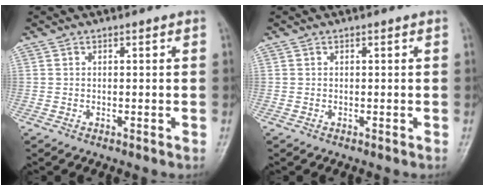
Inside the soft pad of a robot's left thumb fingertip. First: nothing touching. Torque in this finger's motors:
{"motor_torque": [0.00, 0.00, 0.00, 0.00, 0.00]}